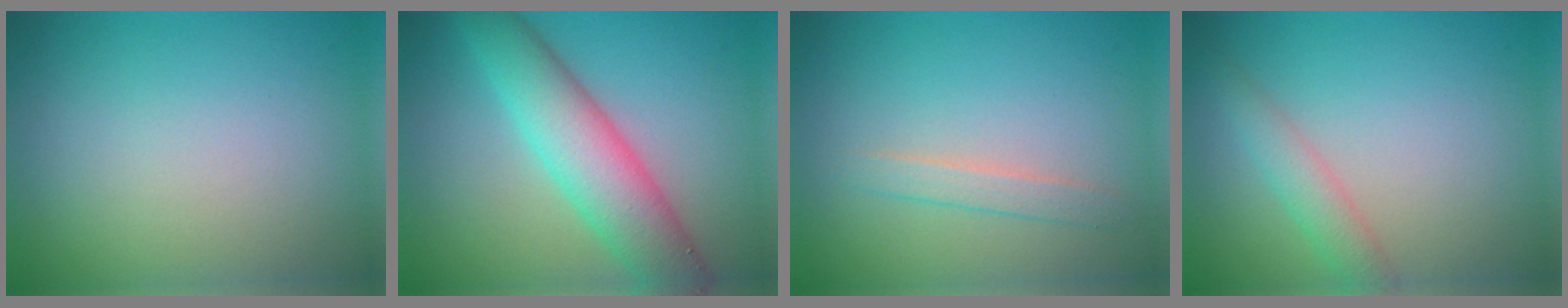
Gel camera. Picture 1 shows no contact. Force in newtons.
{"total": 7.1, "press": 7.1, "slide": 0.2}
{"total": 1.5, "press": 1.5, "slide": 0.0}
{"total": 2.3, "press": 2.3, "slide": 0.0}